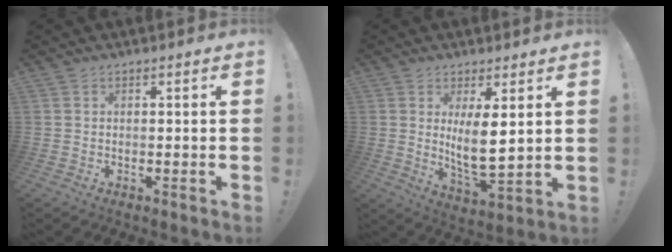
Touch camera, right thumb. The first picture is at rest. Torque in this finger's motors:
{"motor_torque": [-0.03, 0.88, 0.38, 0.65, 0.08]}